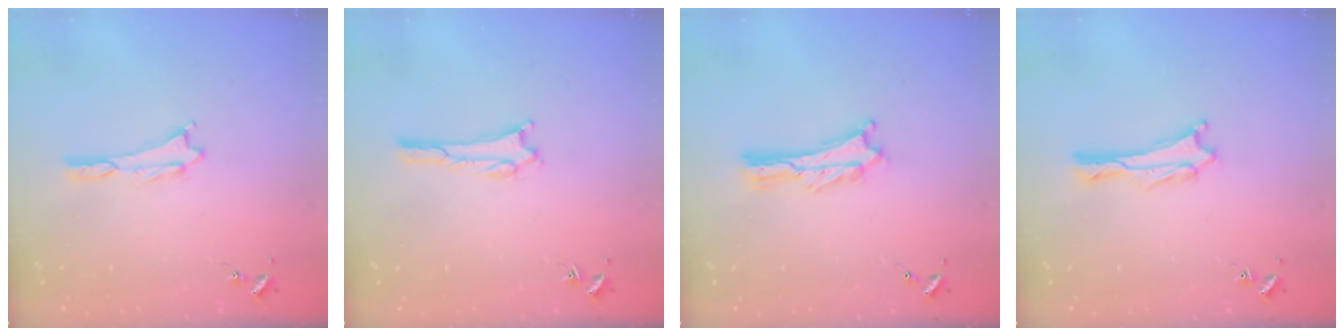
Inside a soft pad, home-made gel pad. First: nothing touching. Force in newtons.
{"total": 1.5, "press": 1.5, "slide": 0.2}
{"total": 1.3, "press": 1.3, "slide": 0.3}
{"total": 0.0}